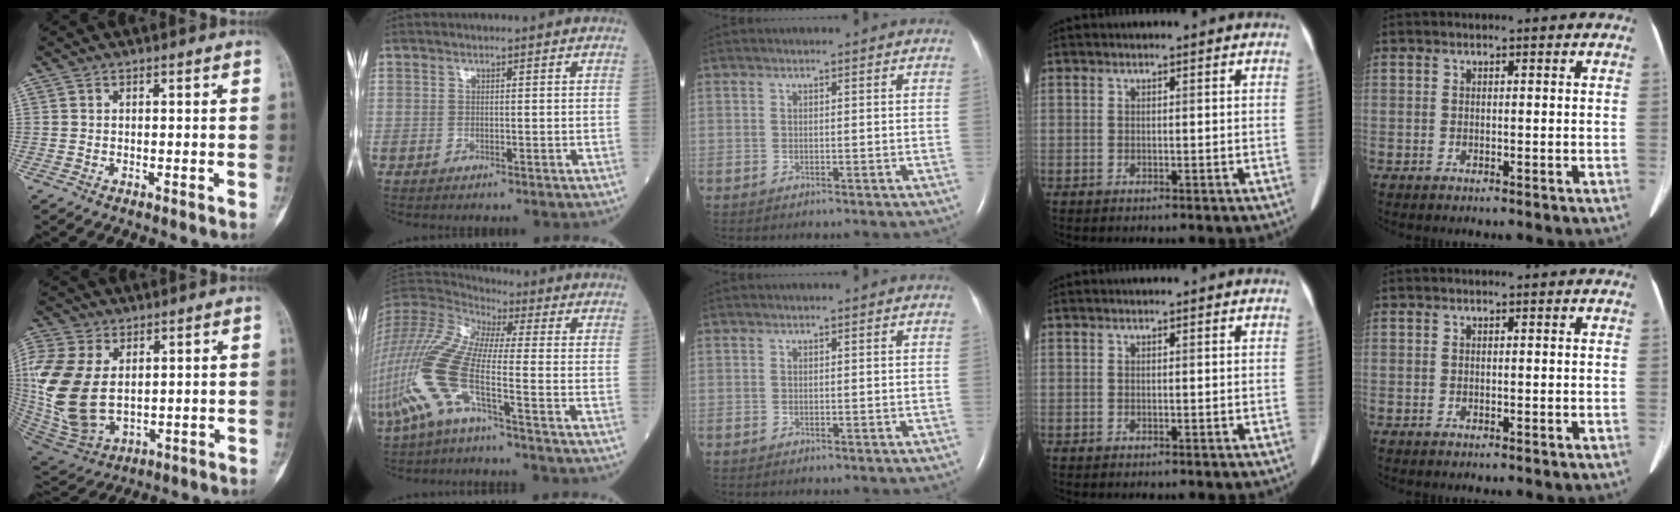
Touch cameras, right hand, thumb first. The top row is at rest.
{"thumb": {"total": 18.1, "force": [2.5, 11.5, 13.7], "torque": [-0.318, -0.019, 0.065]}, "index": {"total": 15.7, "force": [-5.6, 2.1, 14.6], "torque": [-0.338, -0.002, -0.112]}}